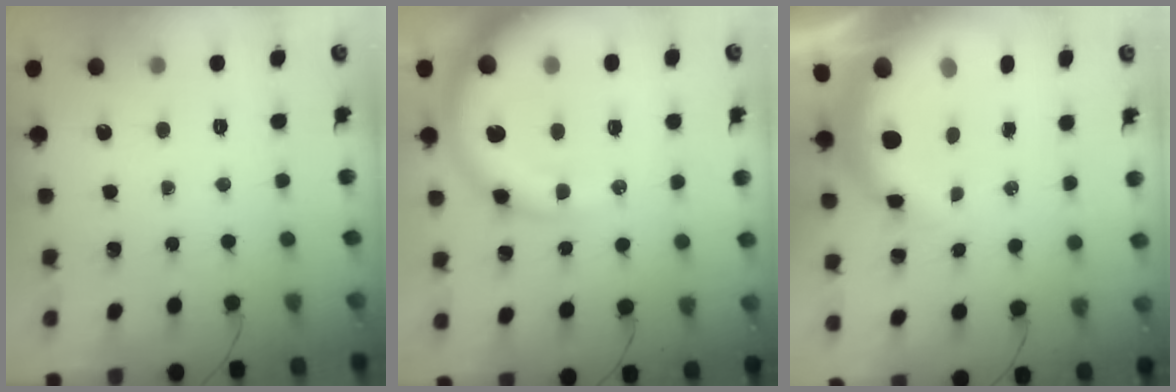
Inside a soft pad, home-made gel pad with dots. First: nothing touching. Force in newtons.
{"total": 14.2, "press": 13.8, "slide": 3.5}
{"total": 12.2, "press": 11.9, "slide": 2.8}